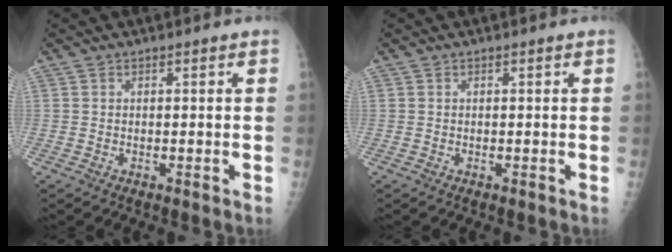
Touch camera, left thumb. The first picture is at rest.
{"total": 0.0}